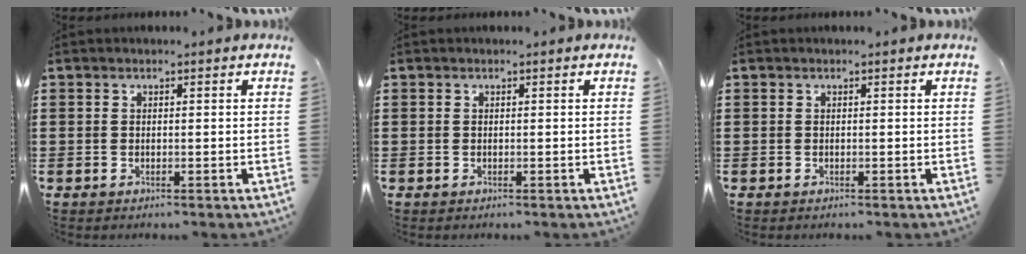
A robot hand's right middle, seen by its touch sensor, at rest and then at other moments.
{"total": 0.0}
{"total": 0.0}